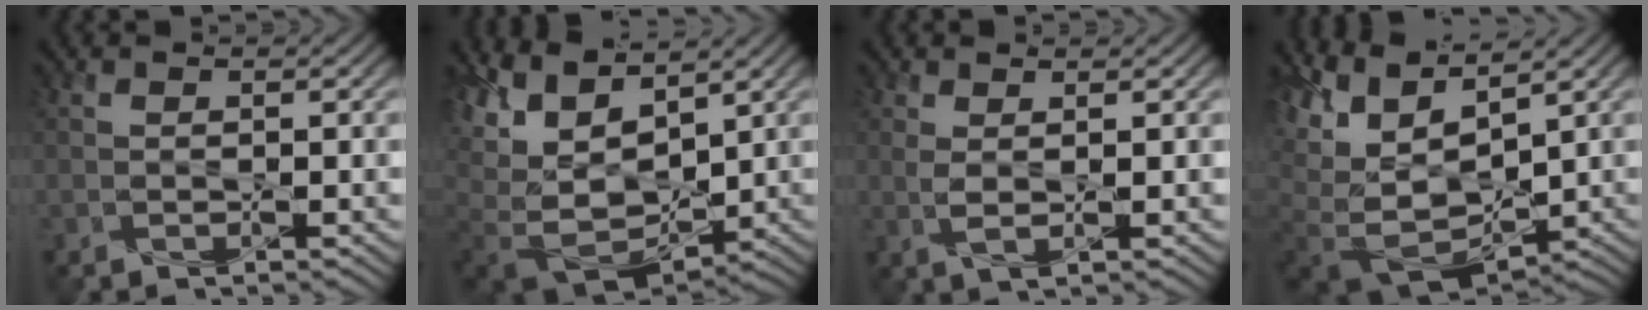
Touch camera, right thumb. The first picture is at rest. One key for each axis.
{"total": 13.0, "fx": 1.9, "fy": 8.9, "fz": 9.2, "tx": -0.219, "ty": -0.006, "tz": 0.088}
{"total": 1.9, "fx": 0.8, "fy": 0.5, "fz": 1.7, "tx": -0.041, "ty": 0.000, "tz": 0.017}
{"total": 12.8, "fx": 1.3, "fy": 8.5, "fz": 9.5, "tx": -0.210, "ty": -0.016, "tz": 0.085}